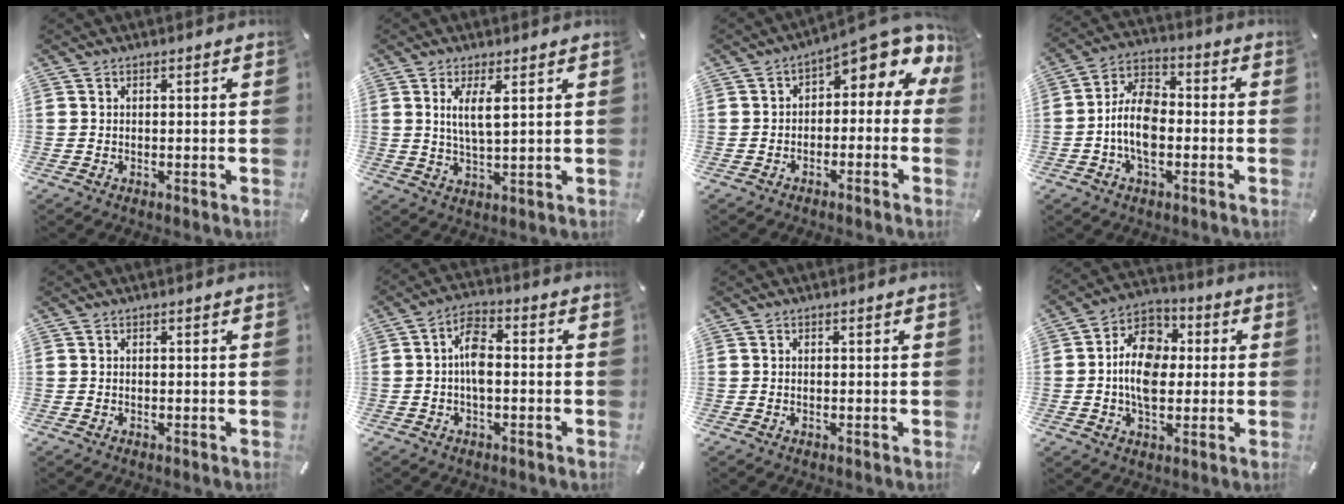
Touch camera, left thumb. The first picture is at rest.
{"total": 5.9, "force": [2.3, 1.6, 5.1], "torque": [-0.092, -0.006, 0.036]}
{"total": 6.4, "force": [3.4, 3.1, 4.5], "torque": [-0.064, -0.036, 0.054]}
{"total": 10.4, "force": [-2.7, 6.3, 7.8], "torque": [-0.160, 0.016, -0.048]}
{"total": 0.0}
{"total": 6.3, "force": [-0.6, 3.1, 5.5], "torque": [-0.111, 0.012, -0.012]}
{"total": 0.0}
{"total": 12.5, "force": [-0.8, 9.3, 8.3], "torque": [-0.156, 0.016, -0.016]}